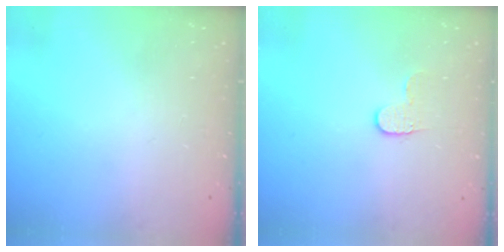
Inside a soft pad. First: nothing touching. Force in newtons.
{"total": 5.8, "press": 5.8, "slide": 0.5}